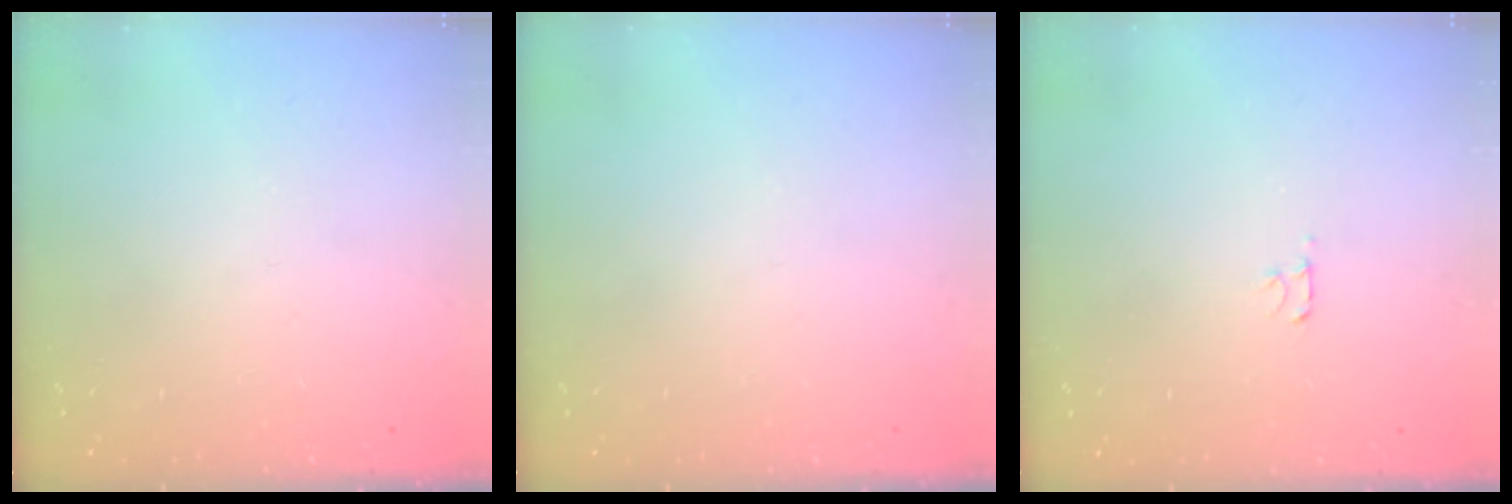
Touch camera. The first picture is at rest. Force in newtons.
{"total": 0.0}
{"total": 2.5, "press": 2.4, "slide": 0.3}